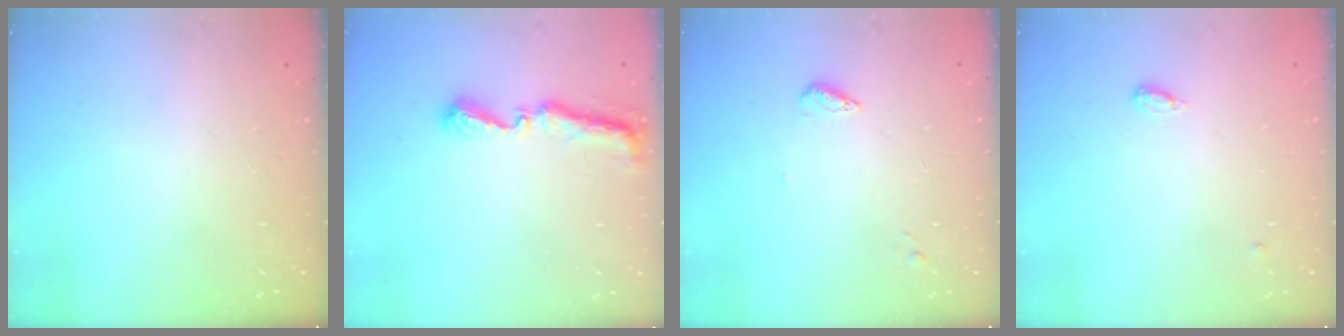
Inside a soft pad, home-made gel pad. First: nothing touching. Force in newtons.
{"total": 8.1, "press": 8.1, "slide": 0.5}
{"total": 3.9, "press": 3.9, "slide": 0.5}
{"total": 4.0, "press": 3.9, "slide": 0.7}